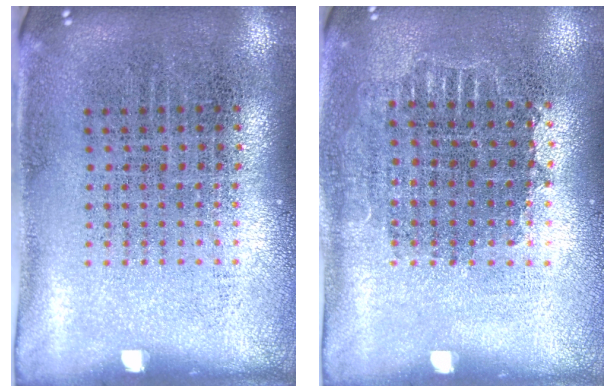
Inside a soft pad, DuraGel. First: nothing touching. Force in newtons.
{"total": 0.9, "press": 0.8, "slide": 0.2}